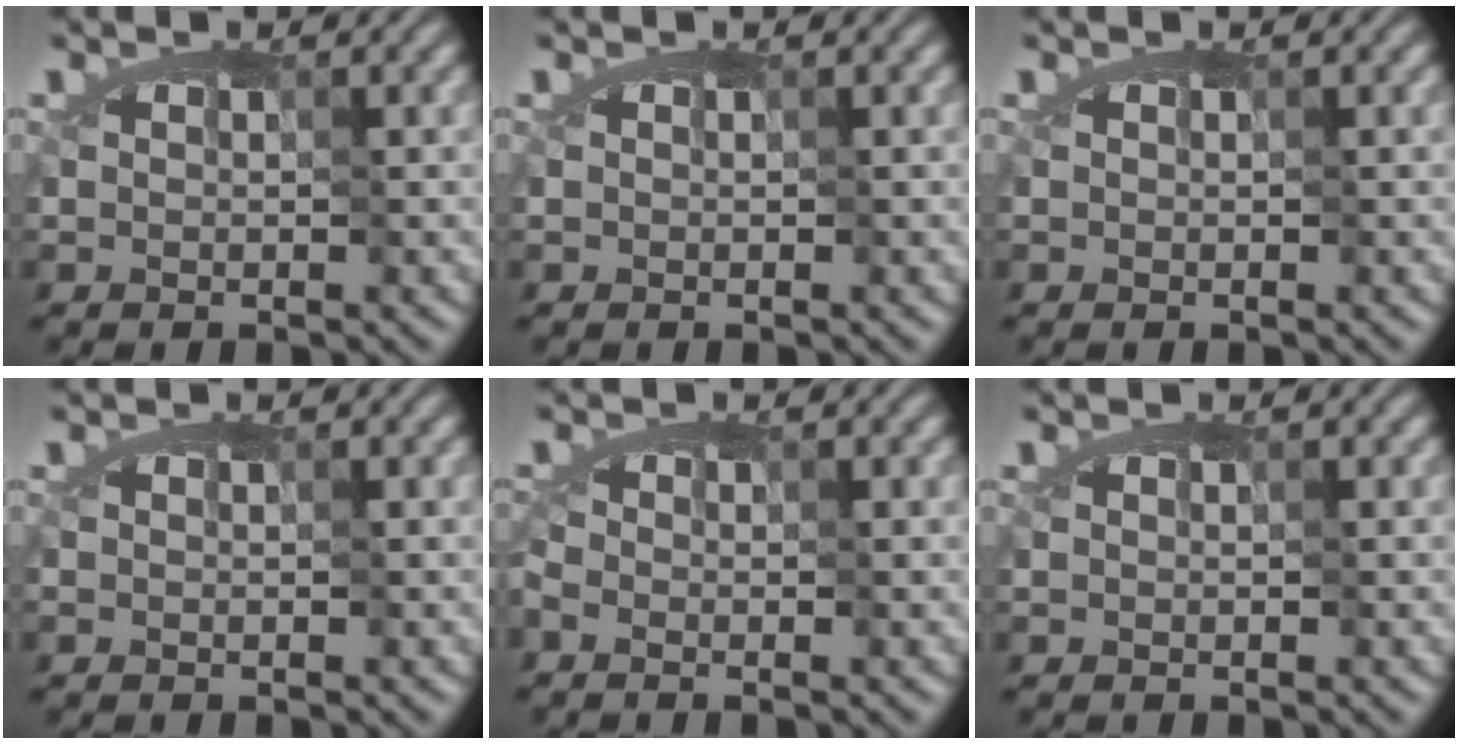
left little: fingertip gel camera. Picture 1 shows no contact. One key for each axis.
{"total": 0.0}
{"total": 0.0}
{"total": 0.0}
{"total": 0.7, "fx": -0.2, "fy": 0.4, "fz": 0.5, "tx": -0.019, "ty": -0.003, "tz": -0.003}
{"total": 0.0}